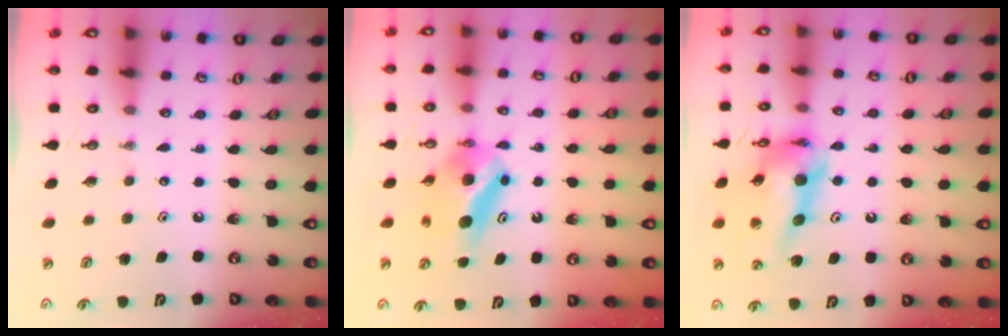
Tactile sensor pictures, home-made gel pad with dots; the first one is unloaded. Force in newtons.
{"total": 8.5, "press": 5.4, "slide": 6.5}
{"total": 16.9, "press": 16.9, "slide": 1.4}